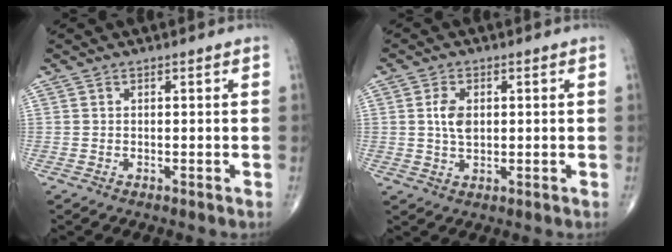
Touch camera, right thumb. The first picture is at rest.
{"total": 4.5, "force": [0.7, 2.8, 3.5], "torque": [-0.065, -0.002, 0.014]}